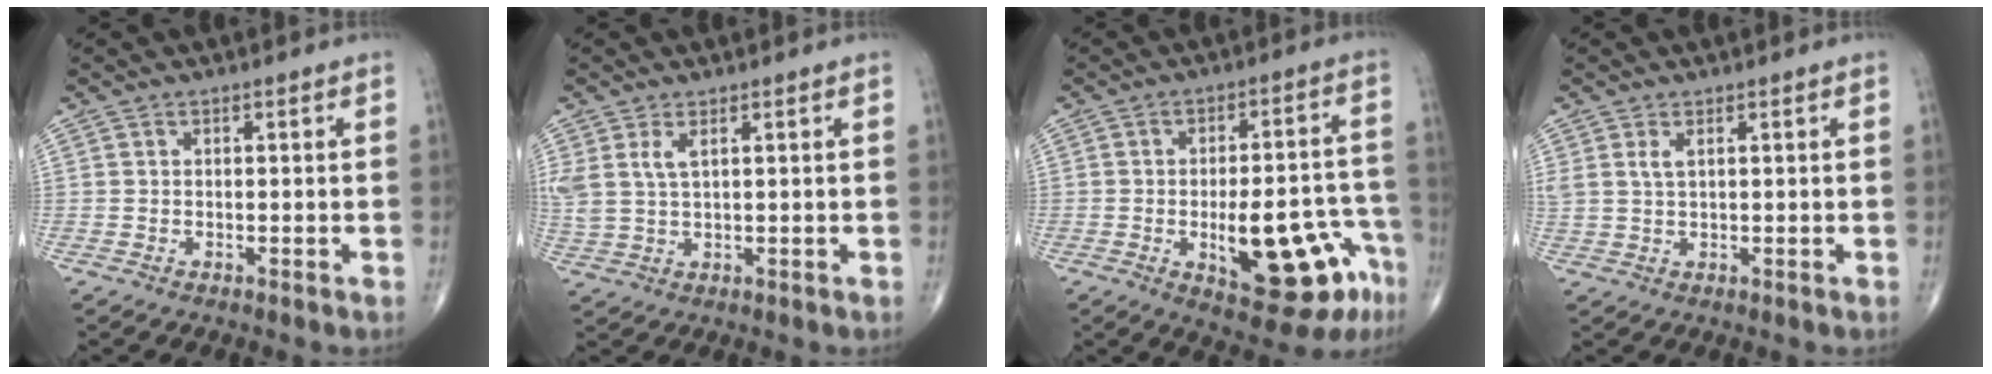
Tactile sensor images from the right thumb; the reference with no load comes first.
{"total": 4.6, "force": [1.9, 2.0, 3.7], "torque": [-0.095, 0.001, 0.048]}
{"total": 18.0, "force": [-7.2, 6.9, 15.0], "torque": [-0.156, 0.046, -0.080]}
{"total": 2.3, "force": [1.0, 1.0, 1.8], "torque": [-0.043, 0.004, 0.028]}